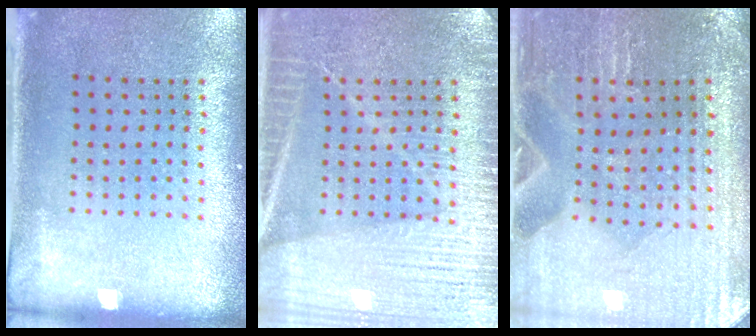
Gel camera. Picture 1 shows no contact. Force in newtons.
{"total": 3.7, "press": 3.7, "slide": 0.6}
{"total": 1.2, "press": 1.2, "slide": 0.0}